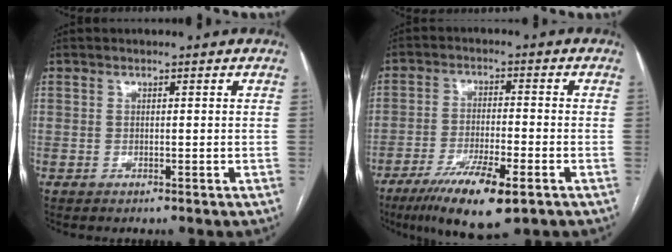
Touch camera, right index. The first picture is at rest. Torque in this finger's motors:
{"motor_torque": [0.58, -0.51, 0.75, 0.19]}